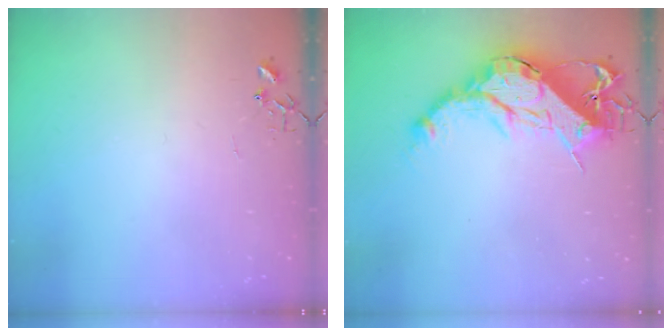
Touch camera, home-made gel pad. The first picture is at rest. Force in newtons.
{"total": 19.8, "press": 19.8, "slide": 1.2}